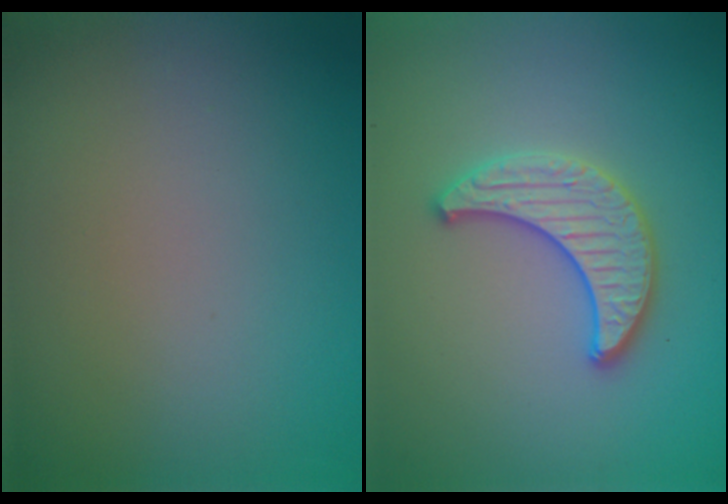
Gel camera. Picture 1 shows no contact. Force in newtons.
{"total": 3.3, "press": 3.3, "slide": 0.4}